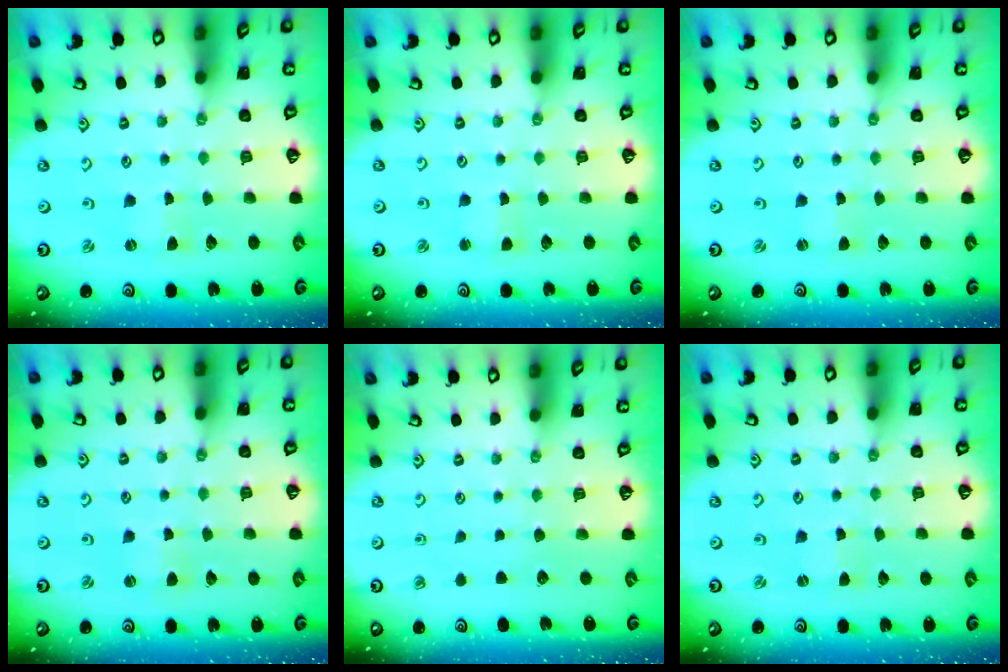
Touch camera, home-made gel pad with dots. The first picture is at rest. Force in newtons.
{"total": 2.3, "press": 2.3, "slide": 0.4}
{"total": 0.0}
{"total": 1.8, "press": 1.8, "slide": 0.3}
{"total": 0.0}
{"total": 0.0}